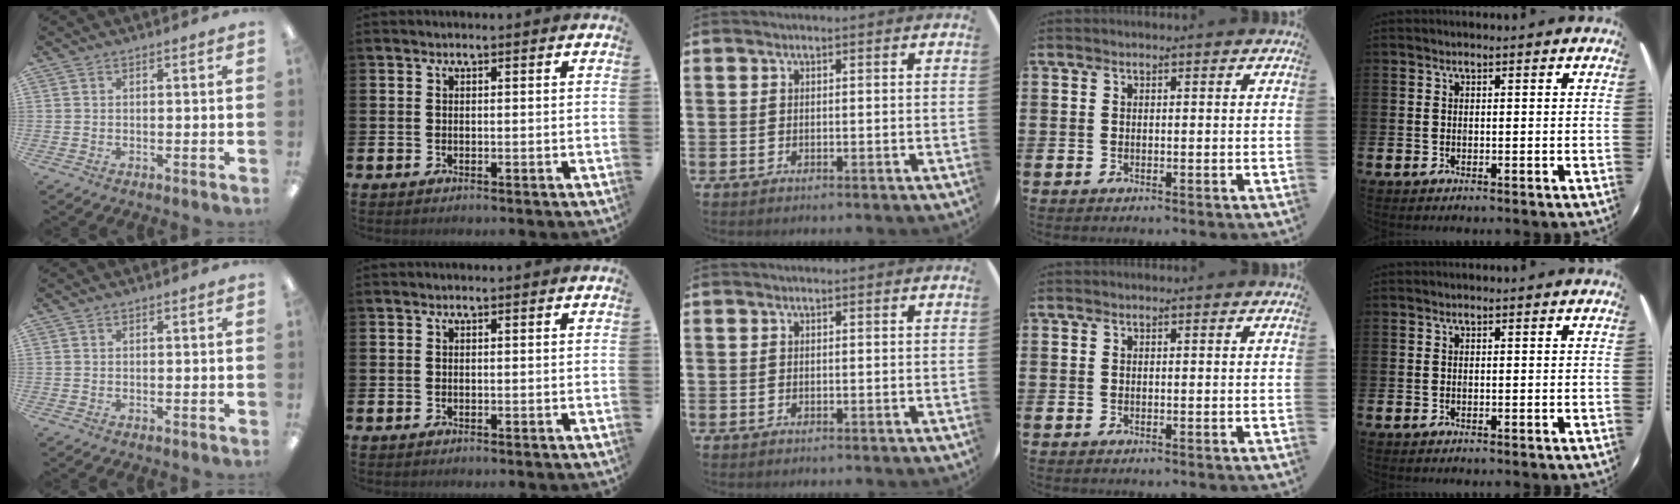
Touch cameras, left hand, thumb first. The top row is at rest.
{}